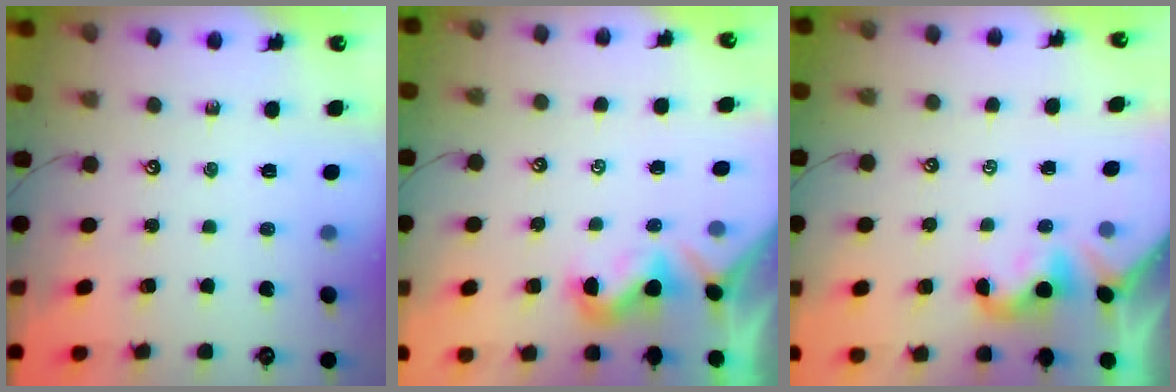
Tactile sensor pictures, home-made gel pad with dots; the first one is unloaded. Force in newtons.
{"total": 1.1, "press": 1.0, "slide": 0.5}
{"total": 2.0, "press": 2.0, "slide": 0.6}